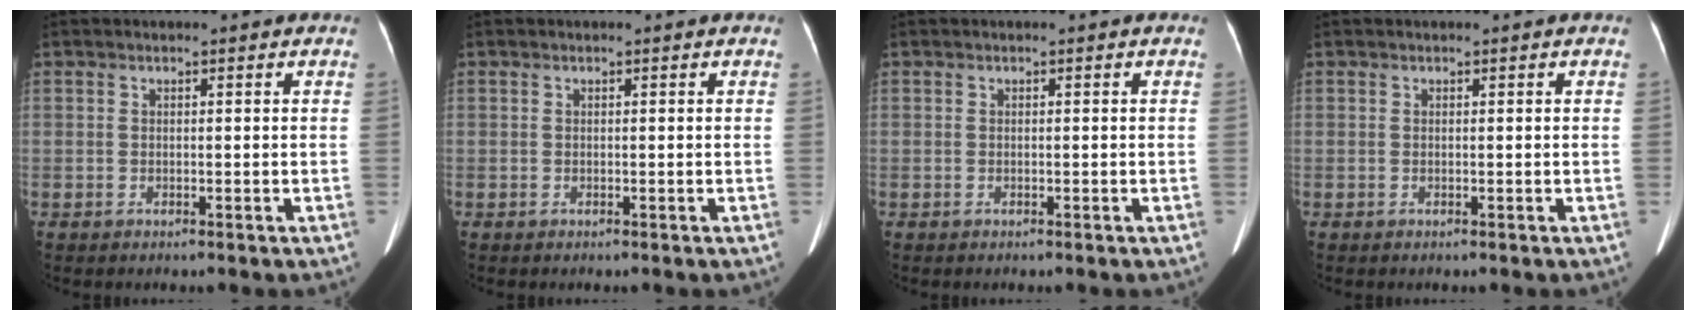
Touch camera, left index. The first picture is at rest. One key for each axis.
{"total": 0.0}
{"total": 0.0}
{"total": 0.0}